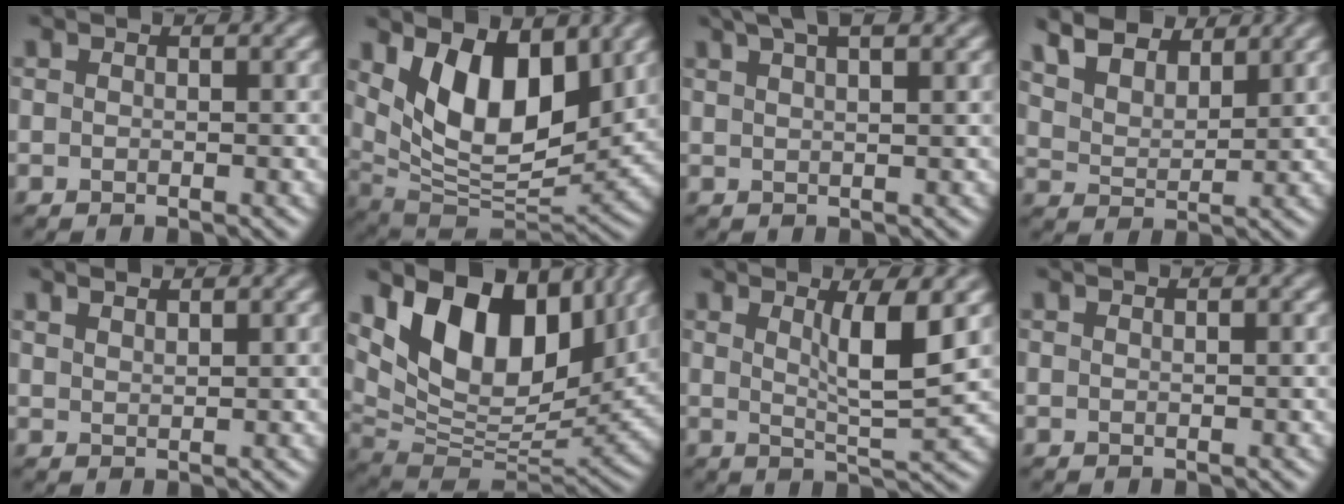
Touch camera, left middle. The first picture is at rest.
{"total": 10.0, "force": [4.1, 5.1, 7.5], "torque": [-0.131, -0.009, 0.072]}
{"total": 5.5, "force": [3.9, 1.9, 3.5], "torque": [-0.024, 0.026, 0.030]}
{"total": 8.7, "force": [7.0, 3.8, 3.5], "torque": [-0.100, 0.022, 0.115]}
{"total": 1.9, "force": [1.9, 0.3, 0.2], "torque": [0.001, 0.003, 0.024]}
{"total": 13.2, "force": [6.2, 7.4, 9.0], "torque": [-0.161, 0.006, 0.112]}
{"total": 4.5, "force": [1.6, 0.7, 4.2], "torque": [-0.067, -0.007, 0.032]}
{"total": 1.1, "force": [0.8, 0.4, 0.6], "torque": [-0.002, 0.000, 0.000]}